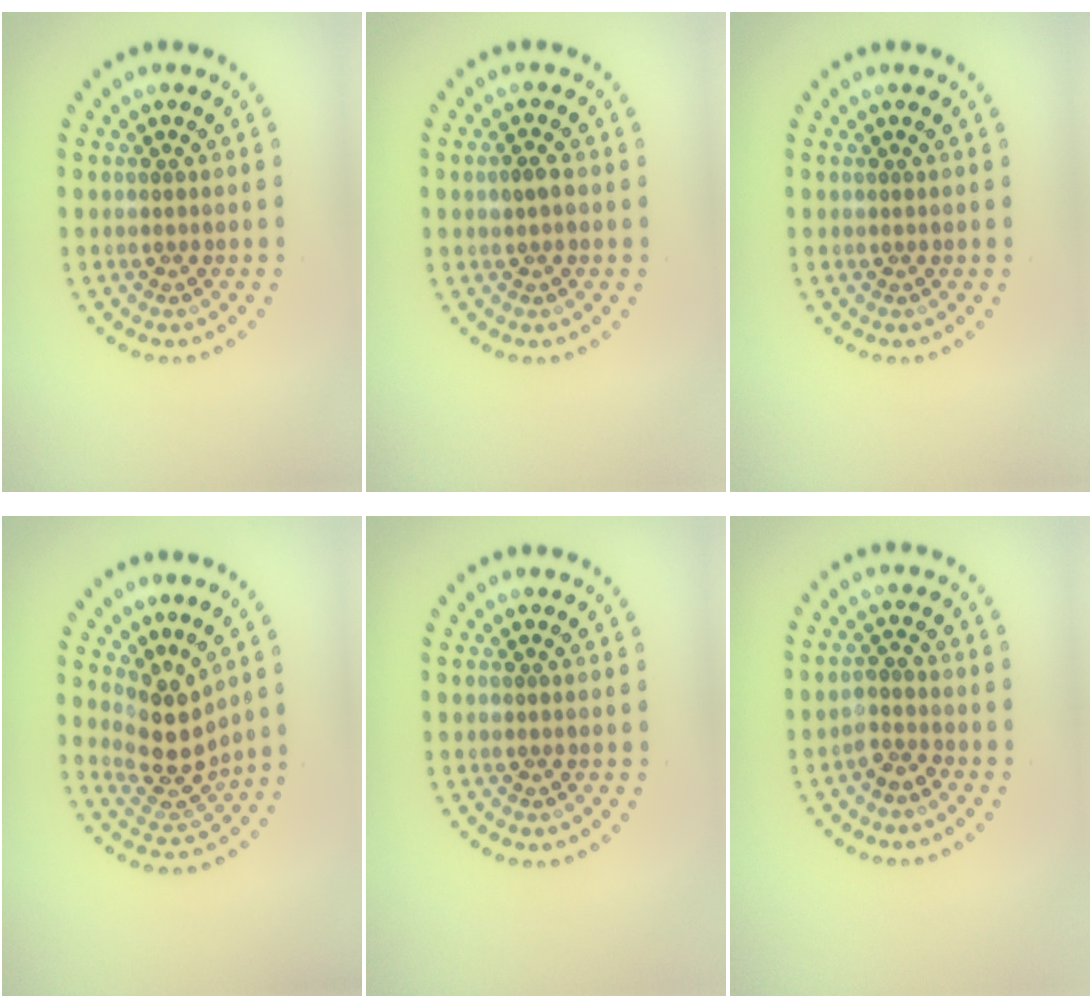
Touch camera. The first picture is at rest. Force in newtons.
{"total": 1.4, "press": 1.4, "slide": 0.1}
{"total": 0.0}
{"total": 3.9, "press": 3.2, "slide": 2.3}
{"total": 0.0}
{"total": 1.5, "press": 1.3, "slide": 0.9}